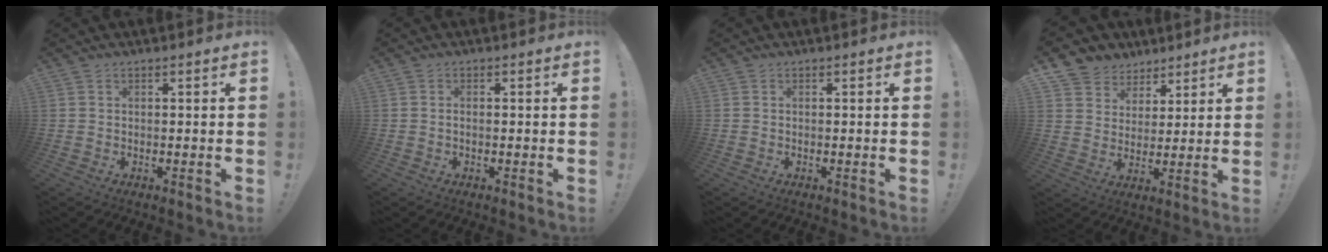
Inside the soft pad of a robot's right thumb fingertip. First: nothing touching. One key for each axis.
{"total": 0.9, "fx": -0.4, "fy": 0.3, "fz": 0.7, "tx": -0.015, "ty": 0.001, "tz": -0.006}
{"total": 0.0}
{"total": 7.3, "fx": 4.5, "fy": 5.7, "fz": 0.3, "tx": -0.006, "ty": -0.035, "tz": 0.092}